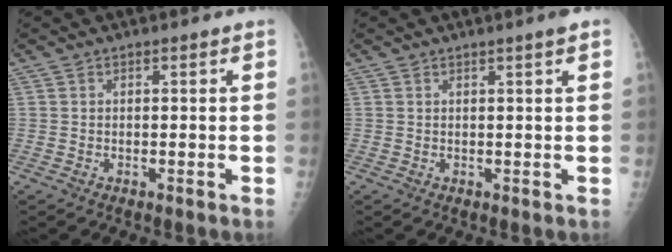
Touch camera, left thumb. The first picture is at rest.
{"total": 1.4, "force": [0.9, -0.4, 1.1], "torque": [-0.019, -0.005, 0.016]}